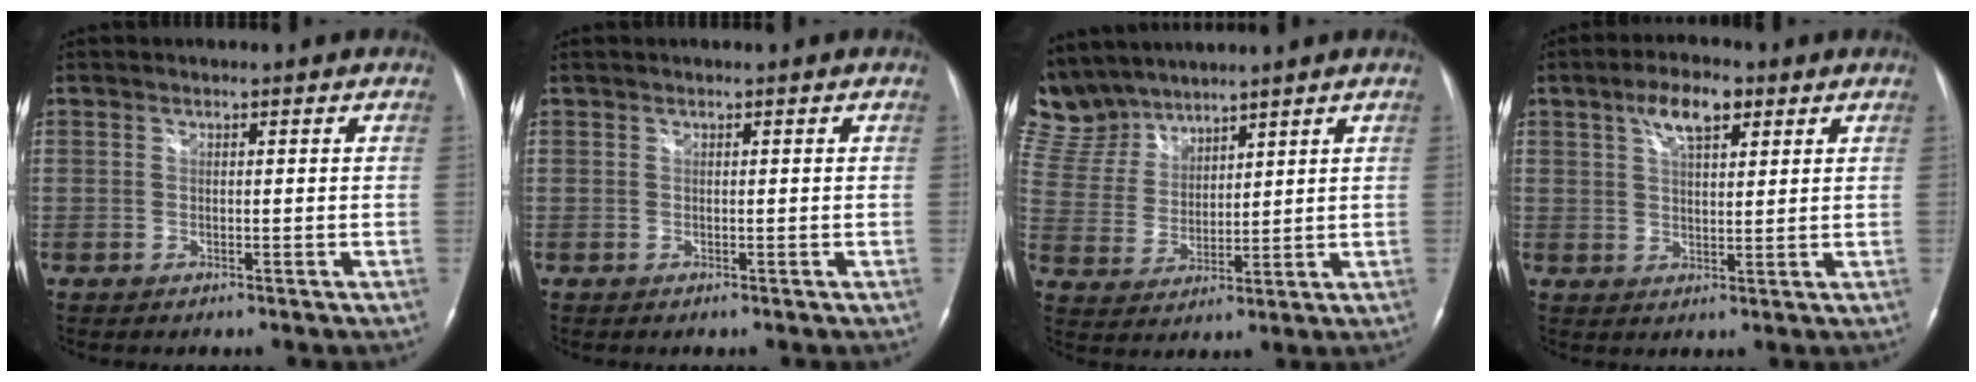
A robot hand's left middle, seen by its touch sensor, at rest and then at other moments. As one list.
[{"total": 0.0}, {"total": 11.5, "force": [10.6, 4.1, 1.7], "torque": [-0.058, 0.020, 0.231]}, {"total": 6.4, "force": [3.5, 2.5, 4.8], "torque": [-0.091, 0.013, 0.059]}]